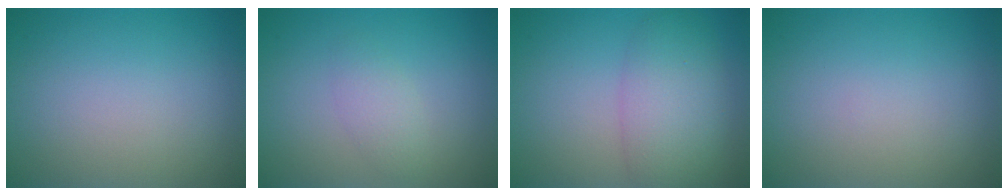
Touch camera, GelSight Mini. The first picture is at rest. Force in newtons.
{"total": 1.7, "press": 1.7, "slide": 0.1}
{"total": 5.5, "press": 5.5, "slide": 0.1}
{"total": 0.0}